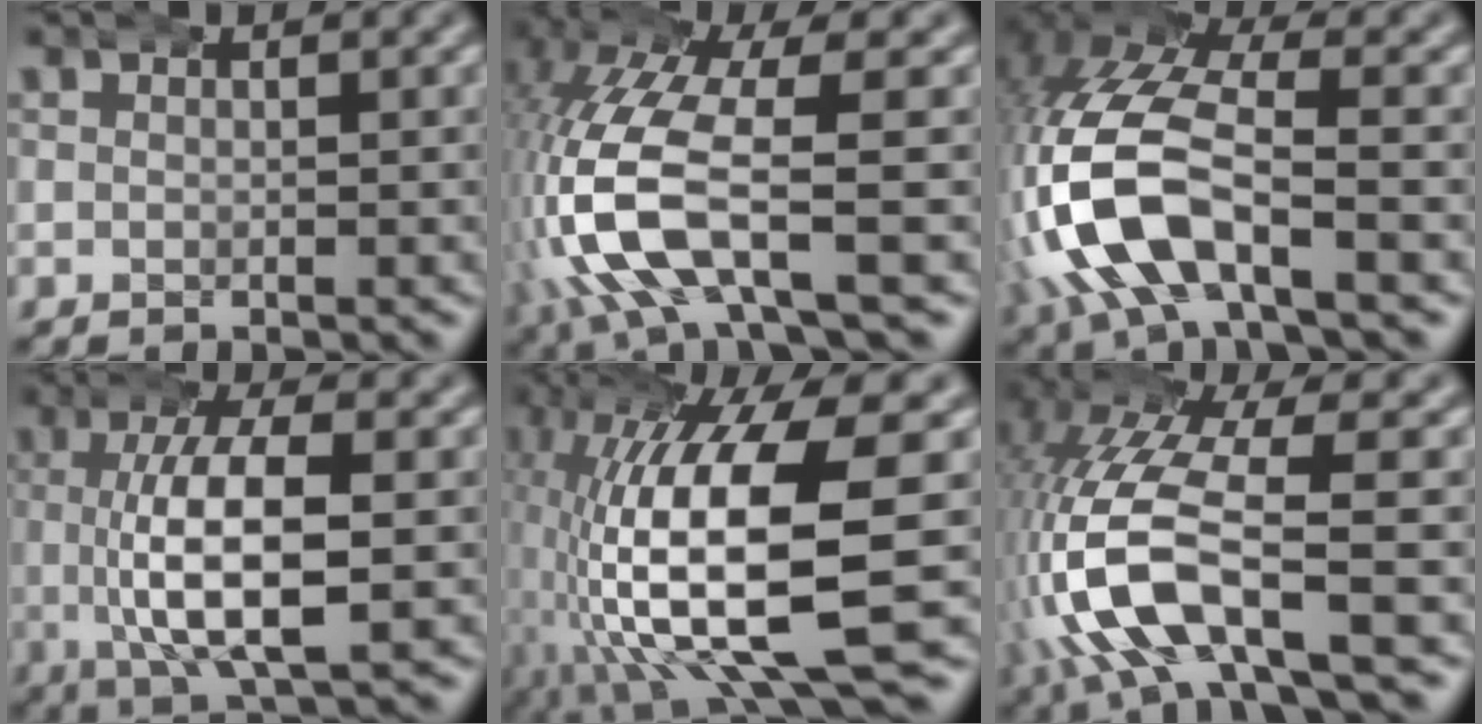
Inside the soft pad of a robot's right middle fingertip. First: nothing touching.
{"total": 8.9, "force": [-0.9, 4.1, 7.9], "torque": [-0.215, -0.021, -0.002]}
{"total": 9.2, "force": [-0.8, 5.1, 7.6], "torque": [-0.209, -0.018, -0.005]}
{"total": 7.8, "force": [-0.8, 2.7, 7.2], "torque": [-0.140, -0.001, -0.013]}
{"total": 14.6, "force": [-1.4, 6.4, 13.1], "torque": [-0.261, -0.025, 0.001]}
{"total": 9.1, "force": [-1.6, 4.4, 7.9], "torque": [-0.209, -0.022, -0.018]}